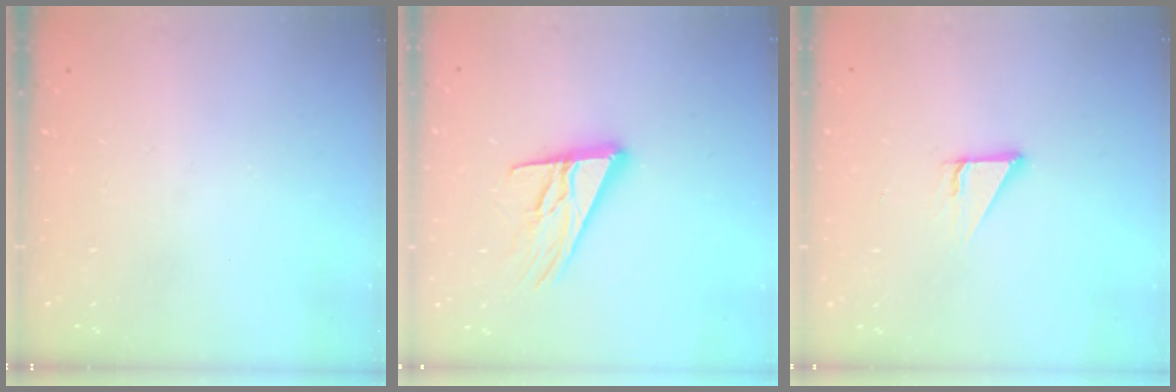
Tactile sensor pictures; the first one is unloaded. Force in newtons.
{"total": 14.9, "press": 14.6, "slide": 2.9}
{"total": 3.4, "press": 3.4, "slide": 0.3}